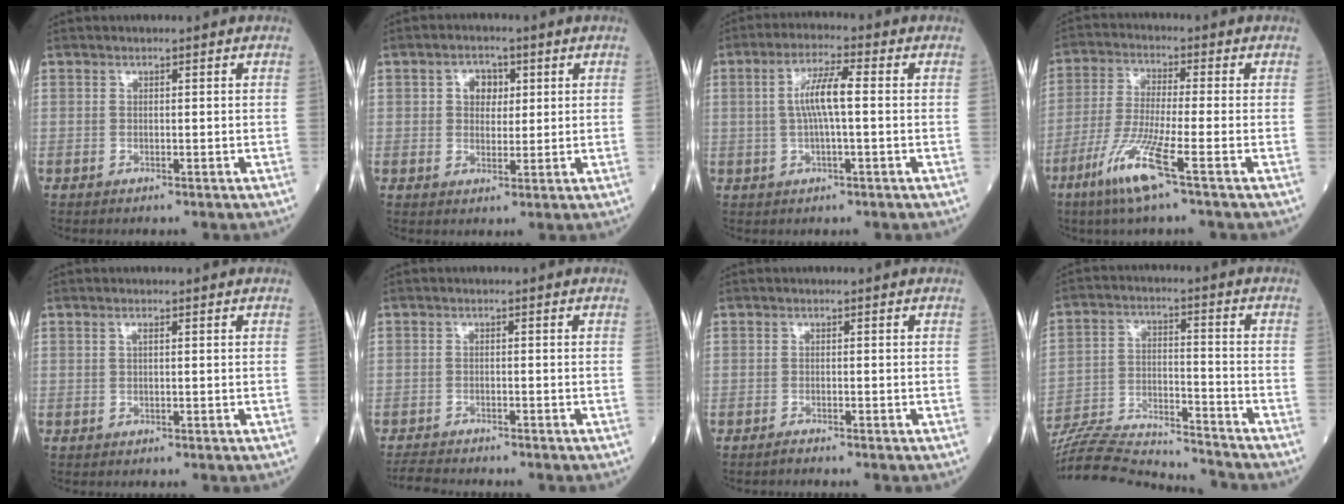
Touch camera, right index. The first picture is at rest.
{"total": 3.8, "force": [1.2, 2.8, 2.3], "torque": [-0.036, 0.009, 0.021]}
{"total": 6.1, "force": [0.4, 0.6, 6.1], "torque": [-0.123, 0.011, 0.006]}
{"total": 9.3, "force": [-4.9, -0.5, 7.9], "torque": [-0.166, -0.024, -0.100]}
{"total": 0.5, "force": [0.1, 0.1, 0.5], "torque": [-0.013, 0.001, 0.002]}
{"total": 4.1, "force": [-3.9, 0.6, 0.8], "torque": [-0.015, -0.014, -0.067]}
{"total": 1.2, "force": [-1.1, -0.2, 0.3], "torque": [-0.010, 0.000, -0.017]}
{"total": 20.0, "force": [-19.2, 1.5, 5.4], "torque": [-0.127, -0.004, -0.308]}